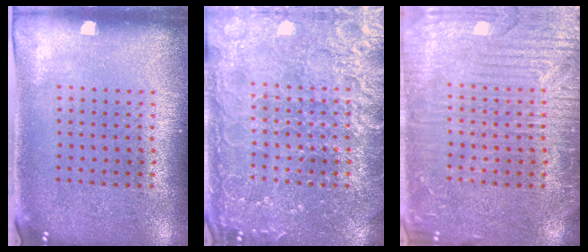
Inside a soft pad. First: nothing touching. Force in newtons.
{"total": 4.3, "press": 4.3, "slide": 0.5}
{"total": 5.5, "press": 5.4, "slide": 0.7}